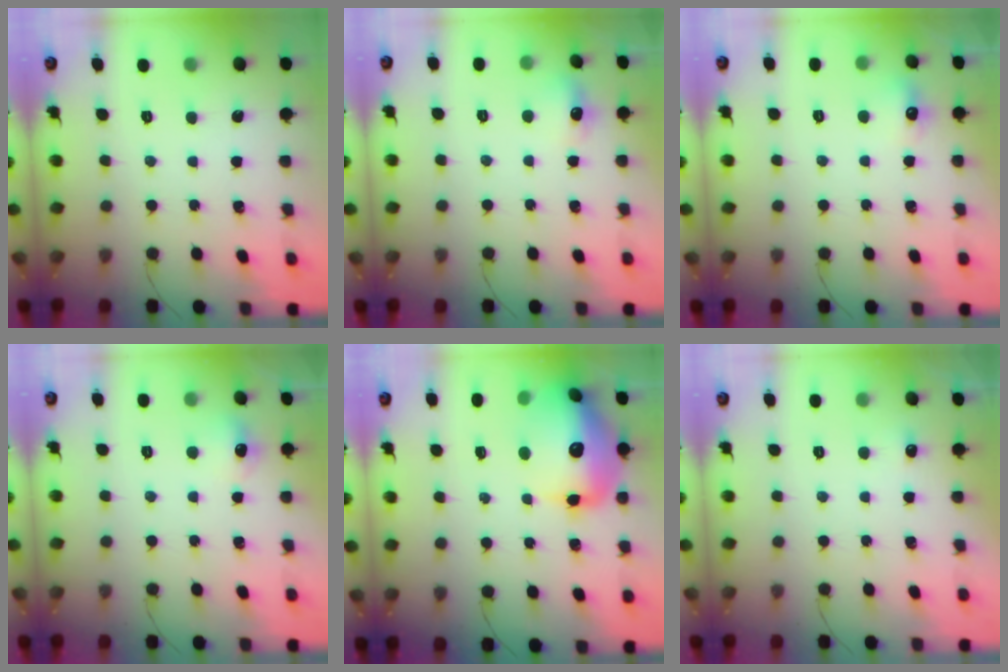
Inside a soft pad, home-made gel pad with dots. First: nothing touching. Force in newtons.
{"total": 6.8, "press": 6.6, "slide": 1.3}
{"total": 6.3, "press": 6.1, "slide": 1.5}
{"total": 6.0, "press": 5.9, "slide": 1.2}
{"total": 19.8, "press": 19.5, "slide": 3.6}
{"total": 12.1, "press": 3.1, "slide": 11.7}